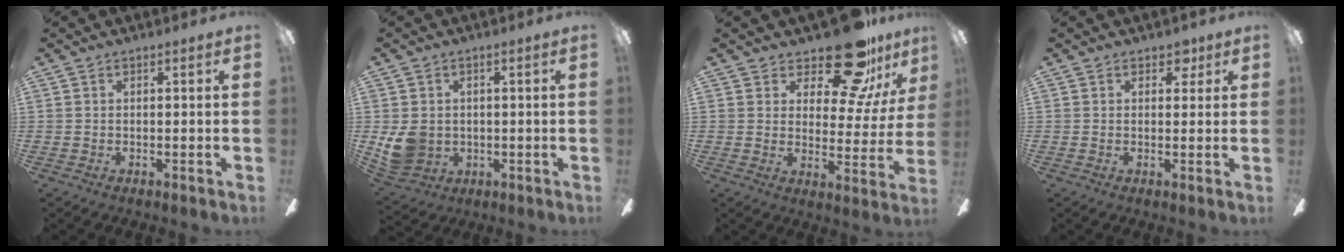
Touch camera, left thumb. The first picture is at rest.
{"total": 8.0, "force": [-0.1, 7.2, 3.5], "torque": [-0.080, 0.008, 0.003]}
{"total": 18.6, "force": [13.9, 7.1, 10.1], "torque": [-0.160, -0.089, 0.236]}
{"total": 3.4, "force": [1.8, 2.3, 1.7], "torque": [-0.011, -0.001, 0.029]}